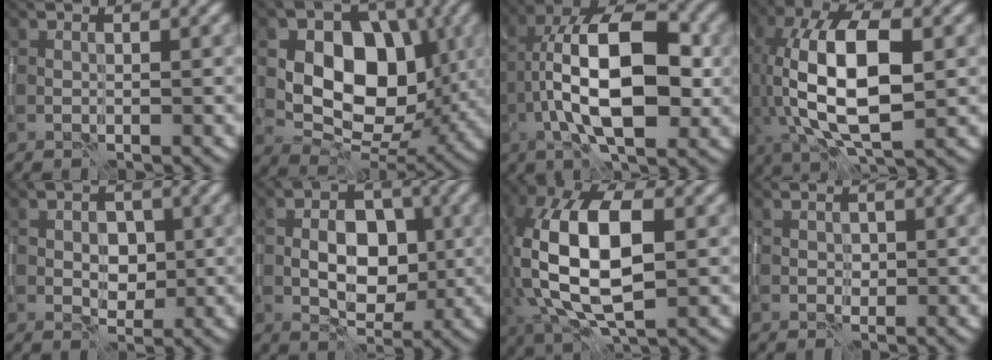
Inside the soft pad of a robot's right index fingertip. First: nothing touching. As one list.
[{"total": 10.1, "force": [1.5, 7.2, 7.0], "torque": [-0.109, -0.001, 0.019]}, {"total": 11.7, "force": [-1.3, 4.8, 10.6], "torque": [-0.173, 0.029, -0.031]}, {"total": 12.2, "force": [0.9, 5.8, 10.6], "torque": [-0.203, 0.007, 0.016]}, {"total": 2.9, "force": [0.1, 2.1, 2.1], "torque": [-0.032, -0.002, 0.002]}, {"total": 5.4, "force": [-0.3, 3.4, 4.1], "torque": [-0.058, 0.002, -0.007]}, {"total": 13.7, "force": [0.6, 7.2, 11.7], "torque": [-0.238, 0.008, 0.012]}, {"total": 0.9, "force": [0.1, 0.9, 0.4], "torque": [-0.008, -0.002, 0.003]}]